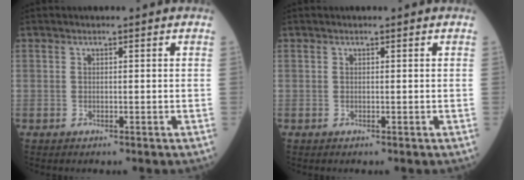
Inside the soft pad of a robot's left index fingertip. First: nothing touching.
{"total": 0.0}